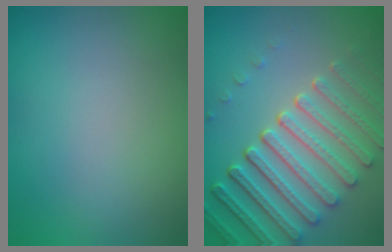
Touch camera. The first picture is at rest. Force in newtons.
{"total": 7.3, "press": 5.6, "slide": 4.8}